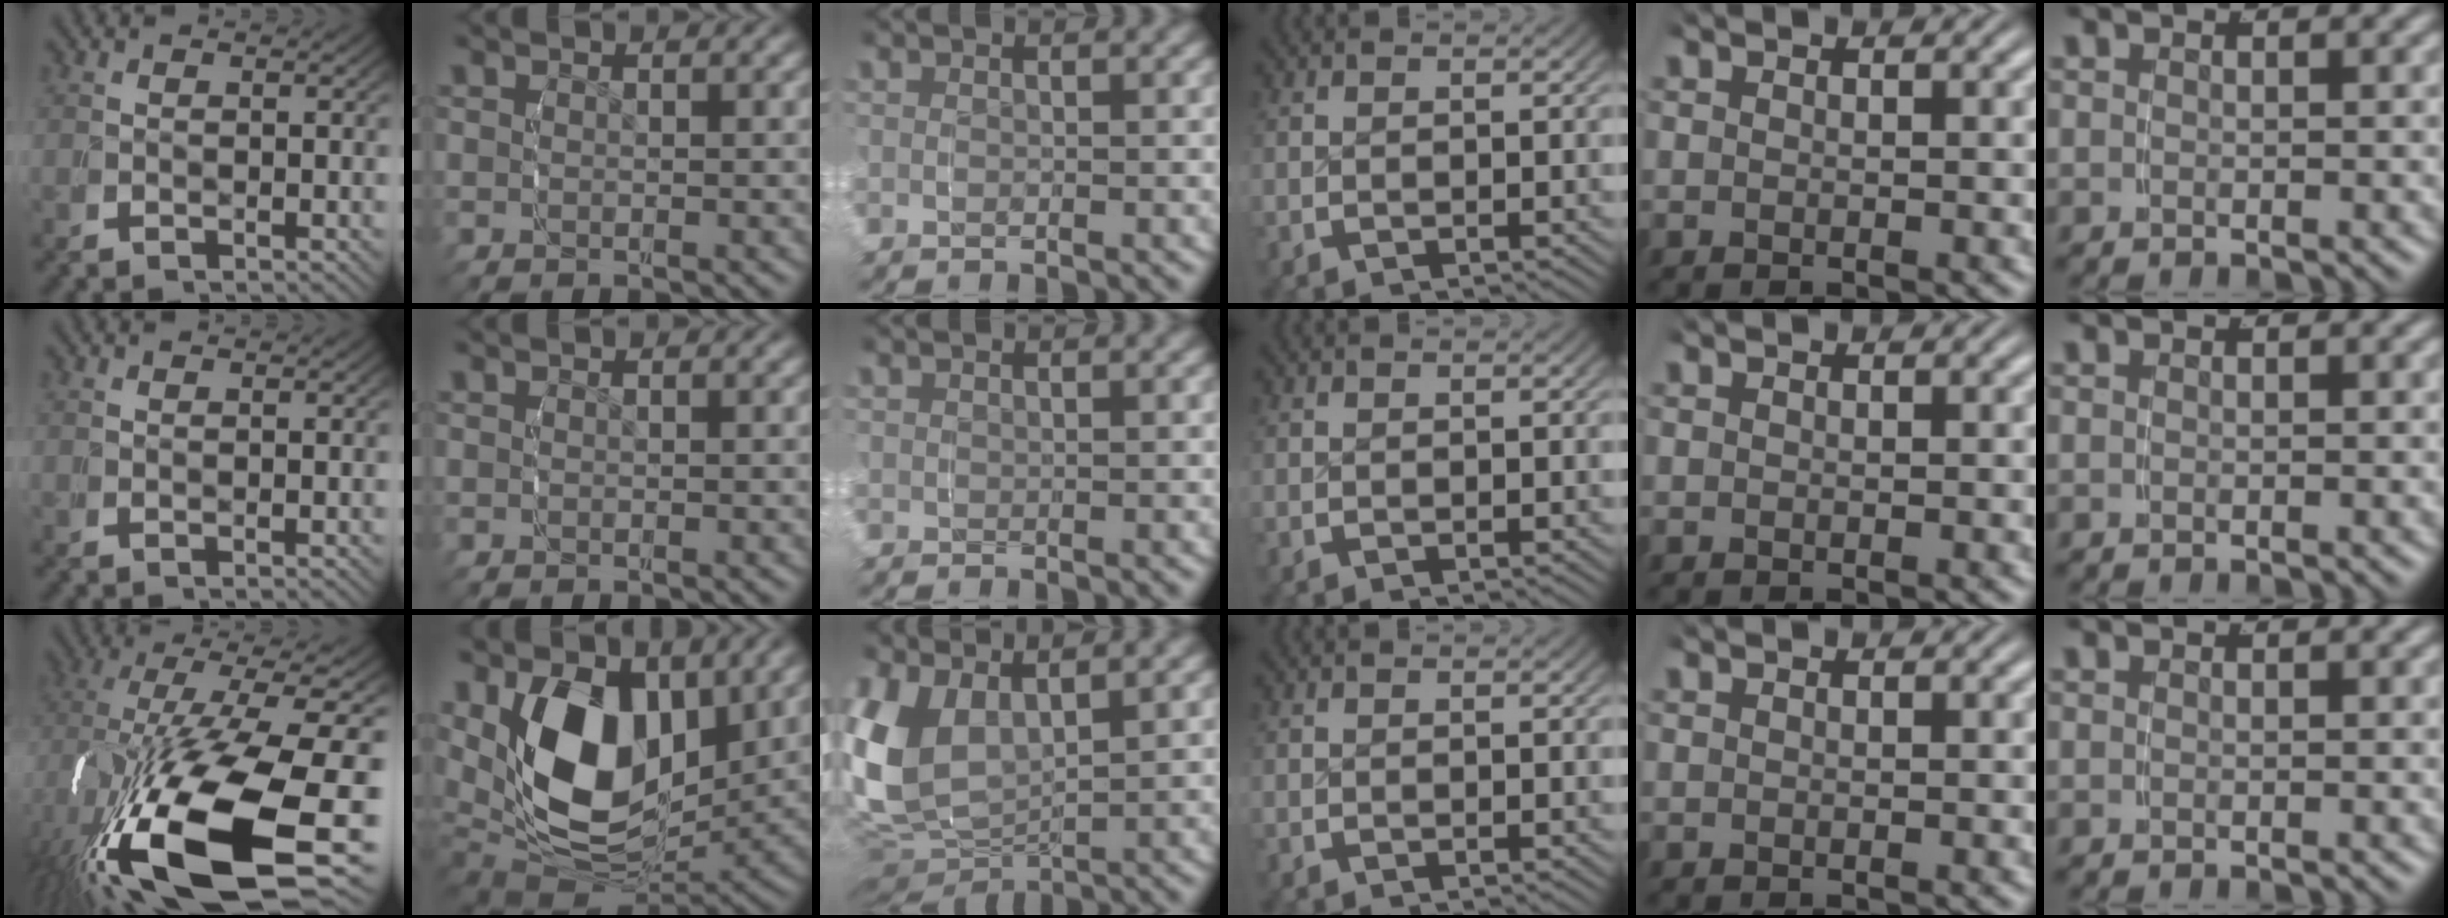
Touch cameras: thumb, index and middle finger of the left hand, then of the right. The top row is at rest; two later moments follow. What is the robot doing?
{"motion": "grasp_and_lifting", "object": "fork"}